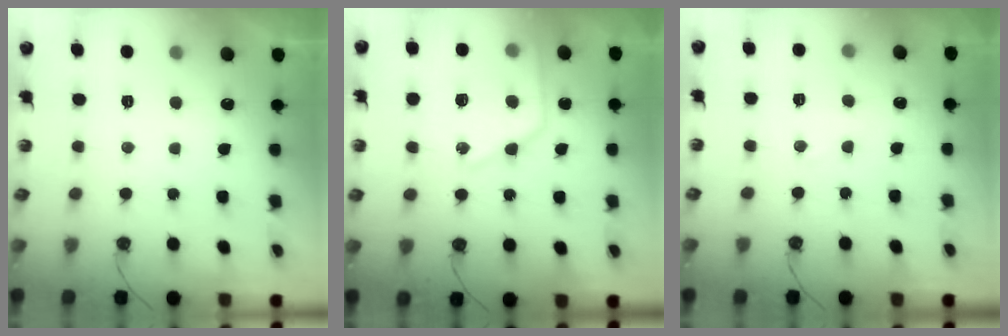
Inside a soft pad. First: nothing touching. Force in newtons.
{"total": 17.6, "press": 17.6, "slide": 1.6}
{"total": 4.8, "press": 4.8, "slide": 0.7}